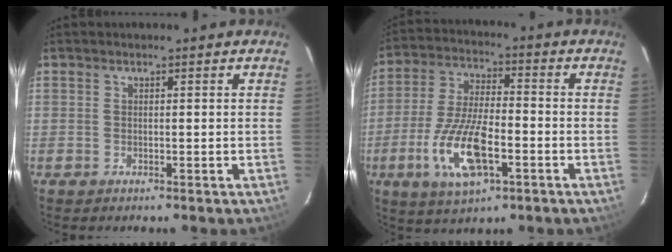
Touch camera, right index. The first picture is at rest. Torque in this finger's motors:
{"motor_torque": [2.14, 0.00, 1.04, 0.17]}